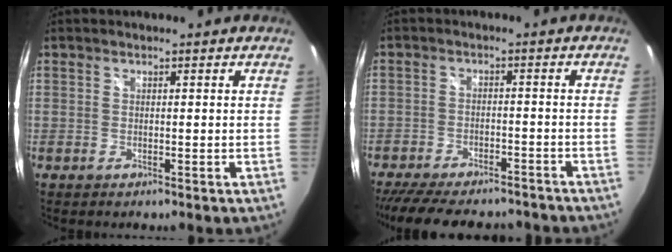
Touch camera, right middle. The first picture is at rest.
{"total": 18.0, "force": [-15.0, 6.2, 7.8], "torque": [-0.175, -0.010, -0.211]}